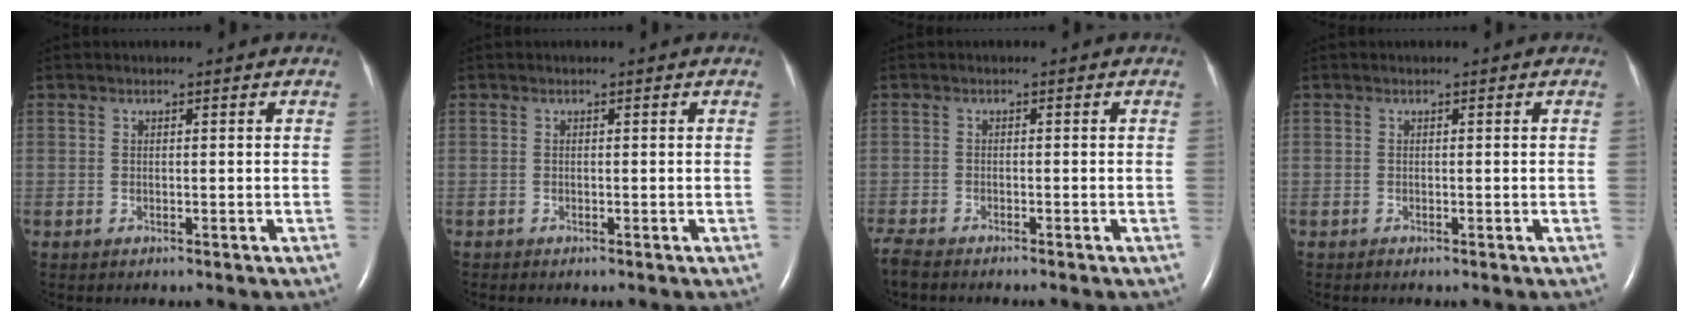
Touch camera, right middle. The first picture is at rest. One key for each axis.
{"total": 0.0}
{"total": 3.9, "fx": -3.6, "fy": 0.2, "fz": 1.5, "tx": -0.032, "ty": -0.014, "tz": -0.060}
{"total": 0.0}